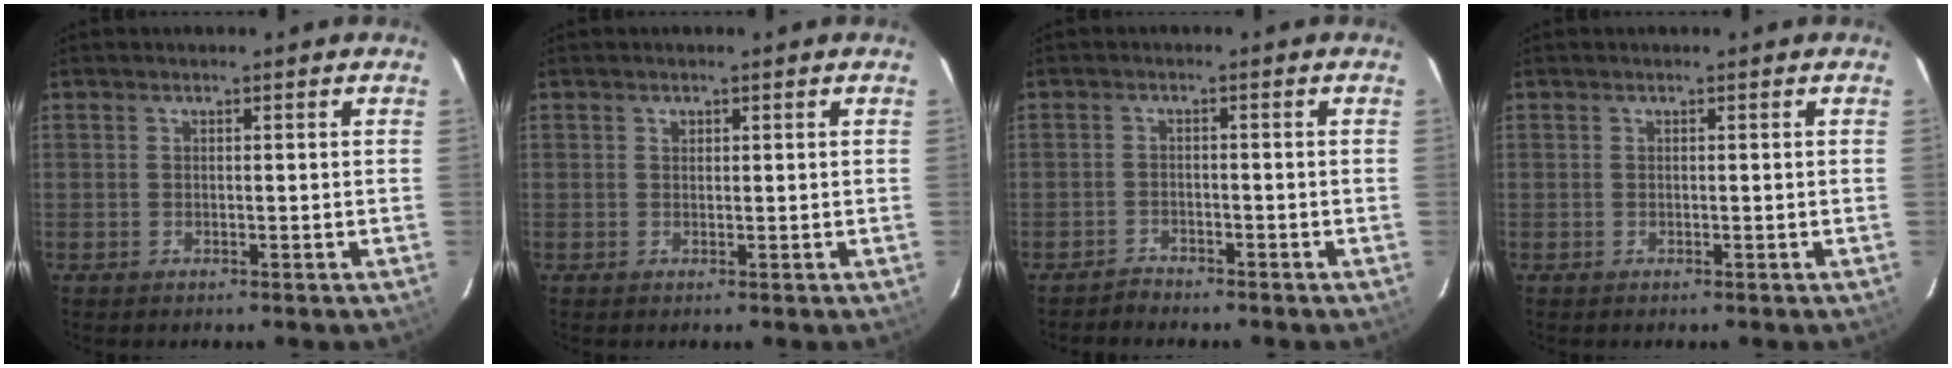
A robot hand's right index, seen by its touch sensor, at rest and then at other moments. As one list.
[{"total": 0.8, "force": [0.4, 0.7, 0.2], "torque": [-0.003, 0.003, 0.008]}, {"total": 2.0, "force": [-2.0, 0.5, -0.1], "torque": [-0.005, 0.002, -0.038]}, {"total": 0.0}]